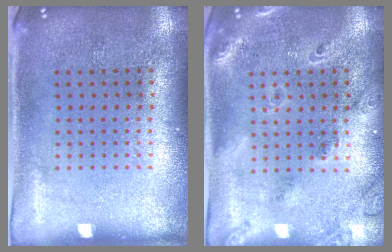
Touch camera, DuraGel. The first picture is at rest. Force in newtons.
{"total": 1.8, "press": 1.5, "slide": 1.0}